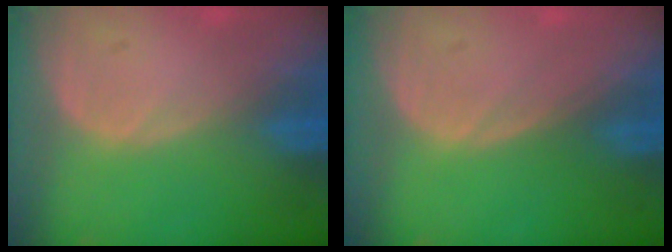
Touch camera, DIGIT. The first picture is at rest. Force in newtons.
{"total": 0.0}